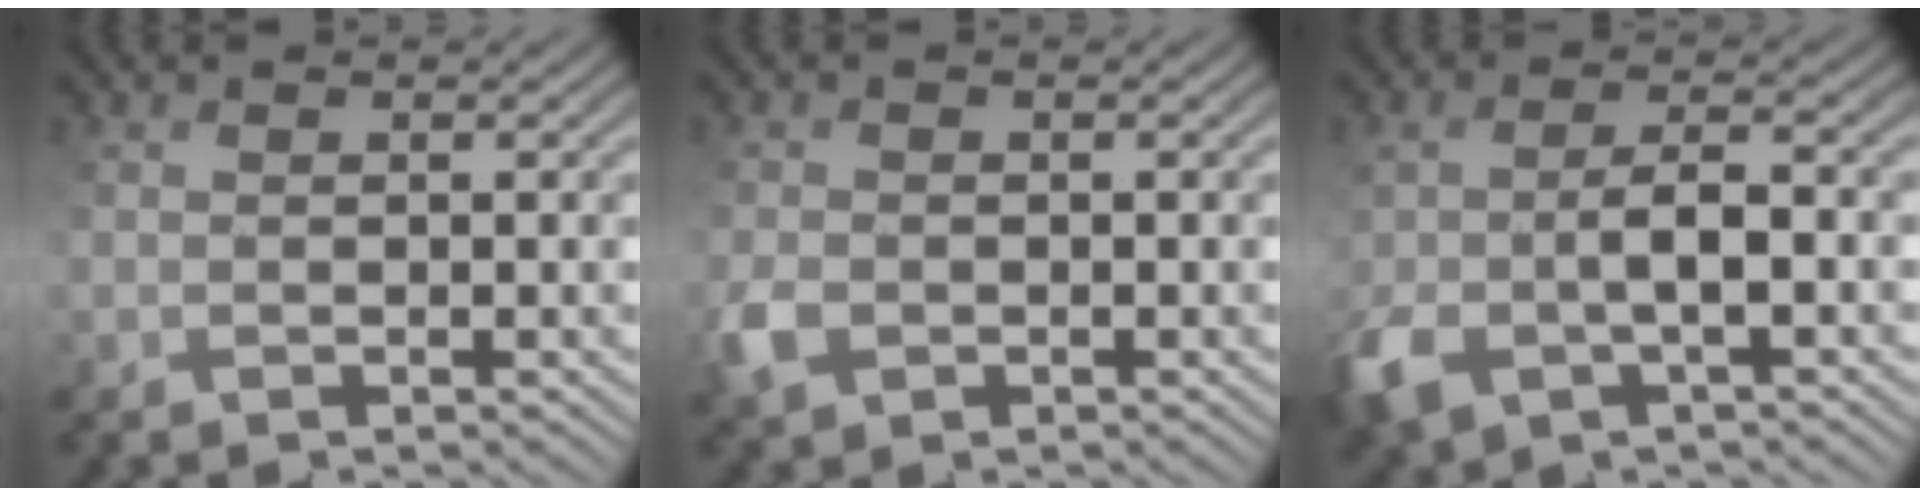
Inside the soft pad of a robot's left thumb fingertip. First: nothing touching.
{"total": 2.2, "force": [-0.6, 1.8, 1.1], "torque": [-0.032, 0.000, -0.015]}
{"total": 5.8, "force": [-1.8, 3.0, 4.7], "torque": [-0.093, 0.002, -0.030]}